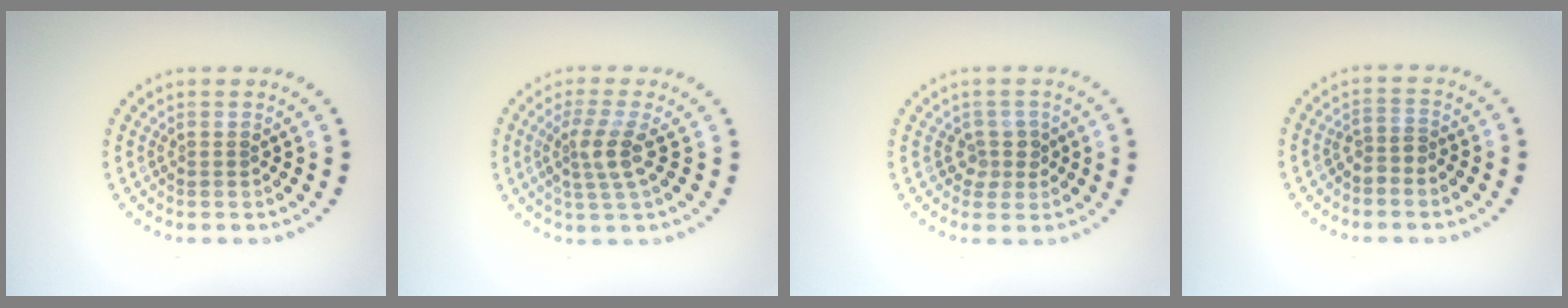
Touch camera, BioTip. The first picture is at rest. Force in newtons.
{"total": 2.7, "press": 2.1, "slide": 1.7}
{"total": 1.9, "press": 1.4, "slide": 1.3}
{"total": 1.6, "press": 1.2, "slide": 1.1}